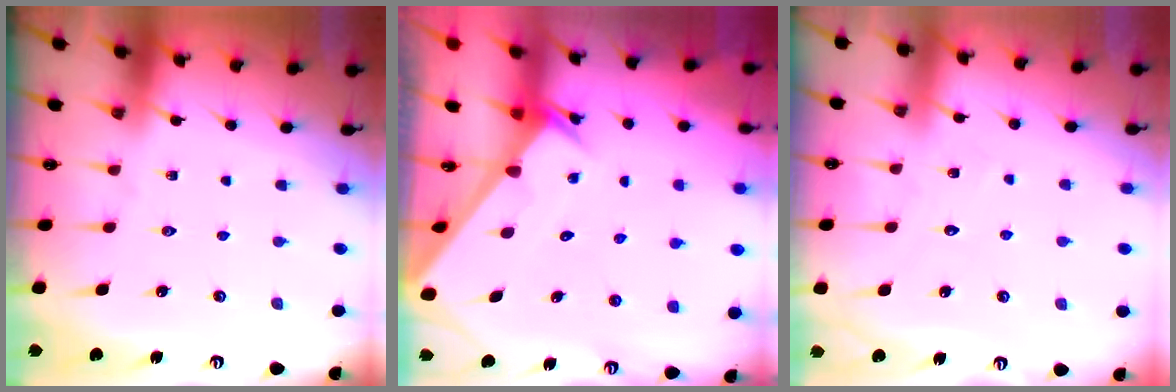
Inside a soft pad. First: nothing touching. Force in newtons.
{"total": 1.6, "press": 1.6, "slide": 0.1}
{"total": 3.4, "press": 3.4, "slide": 0.1}